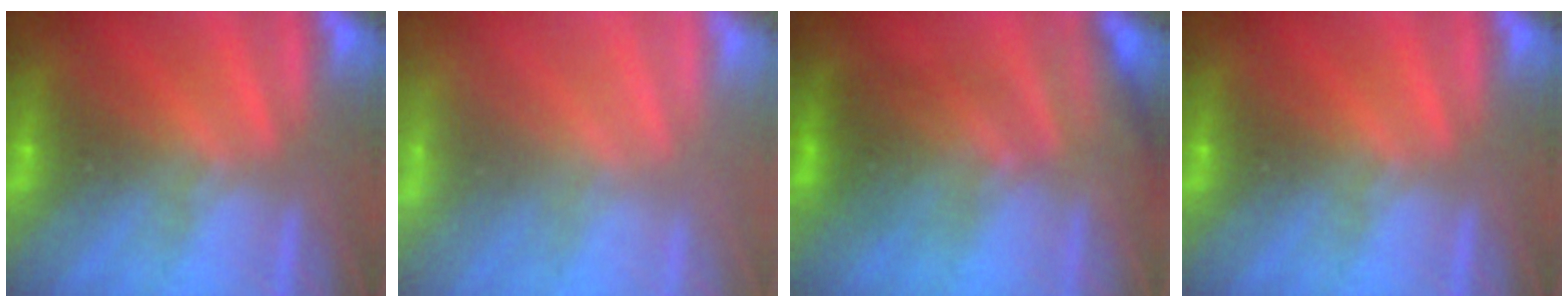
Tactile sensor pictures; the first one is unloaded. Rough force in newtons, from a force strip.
{"total": 3.3}
{"total": 2.3}
{"total": 0.0}